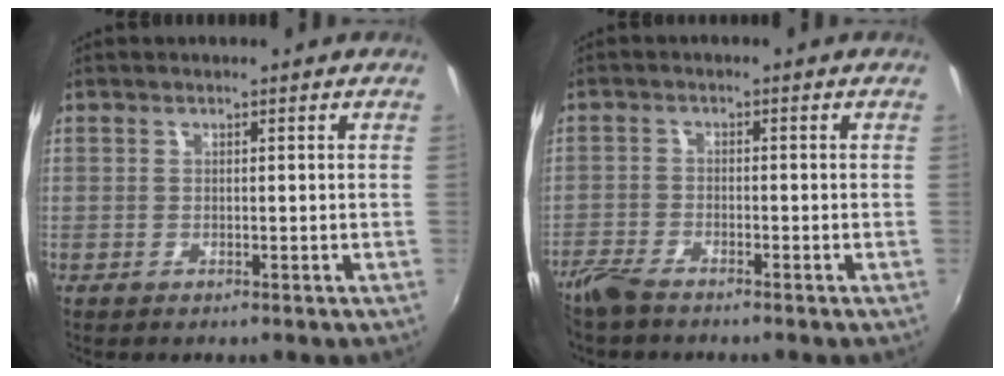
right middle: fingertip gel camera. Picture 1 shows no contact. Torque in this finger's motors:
{"motor_torque": [1.24, -0.90, 0.83, 0.21]}